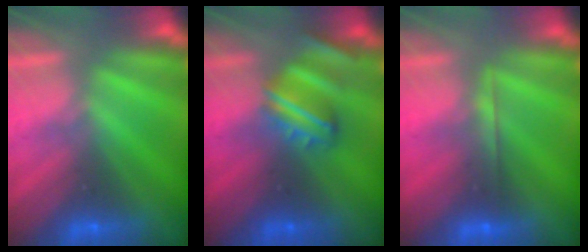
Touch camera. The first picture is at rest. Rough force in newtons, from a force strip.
{"total": 4.6}
{"total": 1.8}